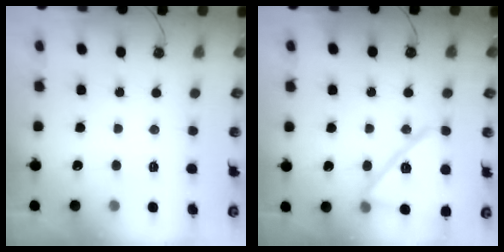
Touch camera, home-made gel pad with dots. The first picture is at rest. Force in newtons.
{"total": 16.1, "press": 16.0, "slide": 2.4}